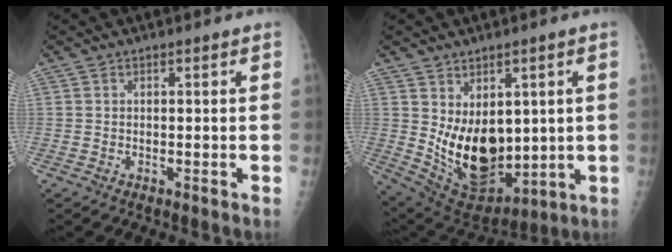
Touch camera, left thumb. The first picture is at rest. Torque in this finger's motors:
{"motor_torque": [1.82, 1.89, 0.85, -0.90, 0.16]}